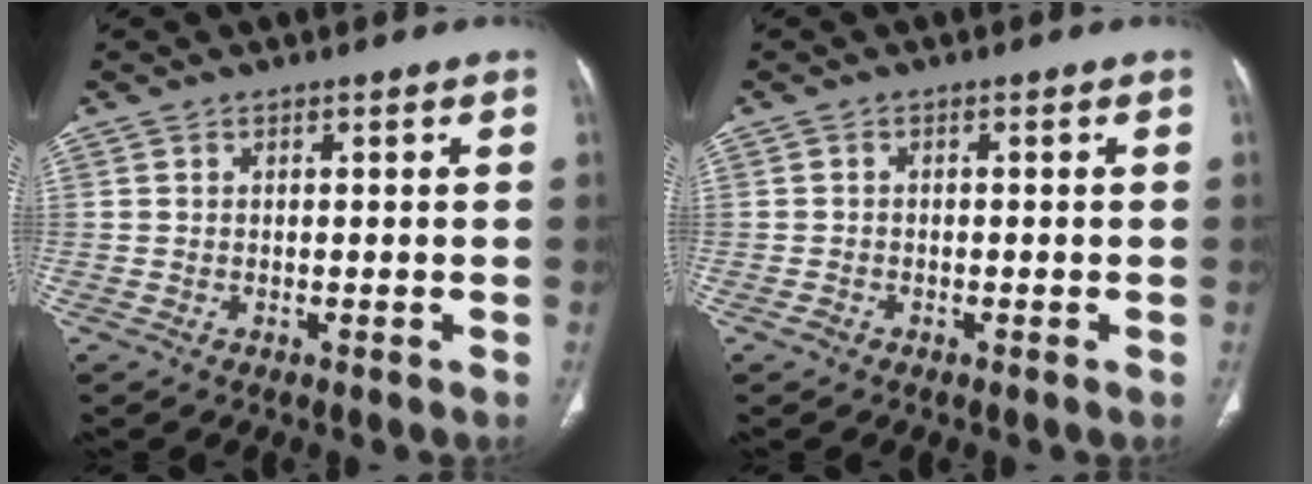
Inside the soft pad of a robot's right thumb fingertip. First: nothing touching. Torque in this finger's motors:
{"motor_torque": [-0.08, 0.26, -0.24, 0.12, -0.02]}